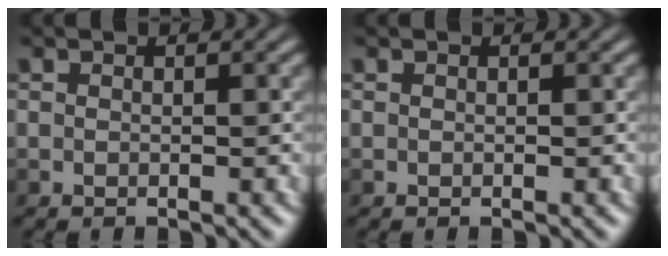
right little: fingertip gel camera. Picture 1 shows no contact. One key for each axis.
{"total": 0.0}